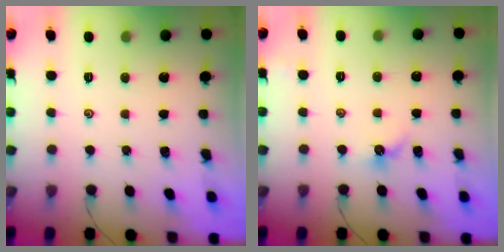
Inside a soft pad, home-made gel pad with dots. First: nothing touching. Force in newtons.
{"total": 3.6, "press": 3.6, "slide": 0.6}